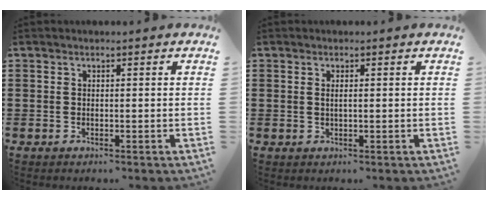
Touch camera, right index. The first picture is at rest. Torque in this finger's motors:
{"motor_torque": [-0.11, 0.34, -0.07, 0.00]}